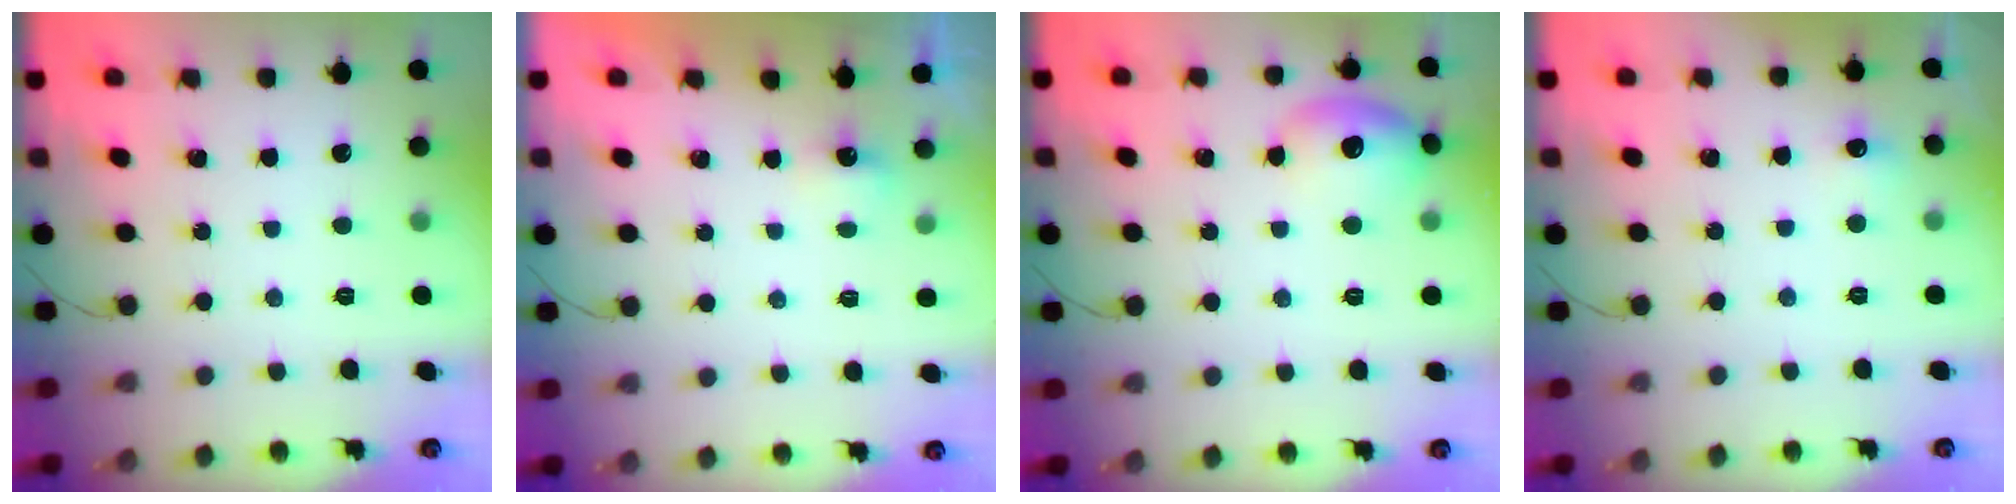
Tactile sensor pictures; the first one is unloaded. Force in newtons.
{"total": 2.2, "press": 2.2, "slide": 0.5}
{"total": 13.0, "press": 11.2, "slide": 6.7}
{"total": 4.8, "press": 4.6, "slide": 1.2}